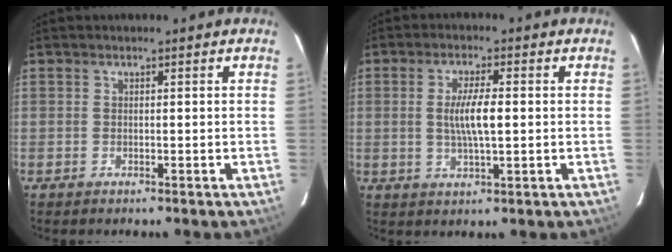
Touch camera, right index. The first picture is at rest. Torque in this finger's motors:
{"motor_torque": [0.89, 0.17, 0.50, 0.12]}